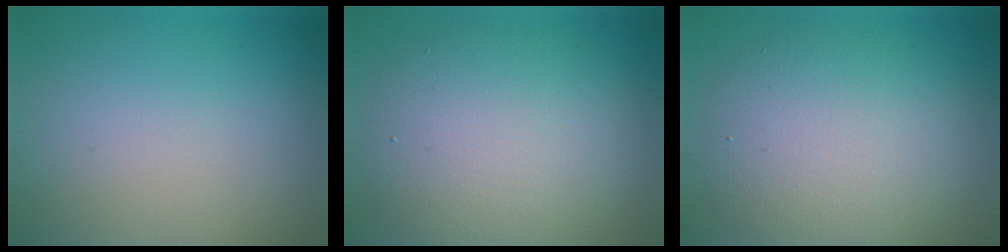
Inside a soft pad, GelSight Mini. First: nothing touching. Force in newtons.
{"total": 8.1, "press": 8.1, "slide": 0.5}
{"total": 7.4, "press": 7.4, "slide": 0.8}